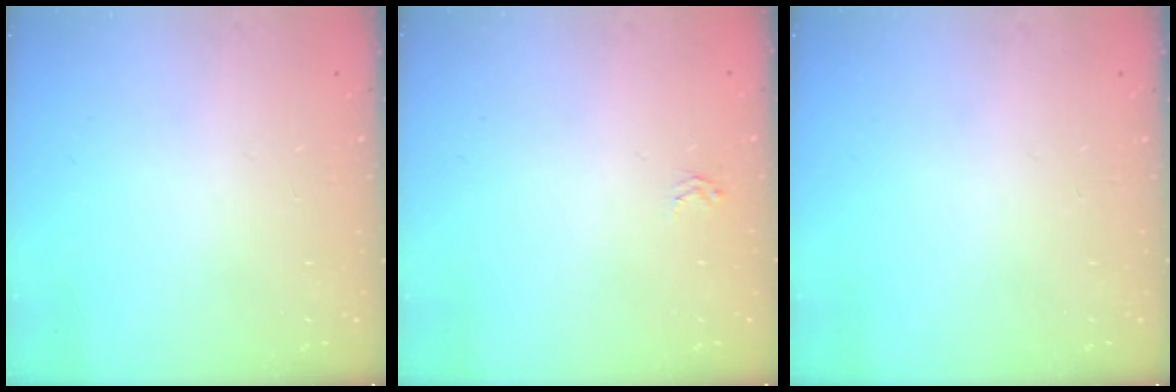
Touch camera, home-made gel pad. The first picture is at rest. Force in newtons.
{"total": 1.9, "press": 1.9, "slide": 0.2}
{"total": 0.0}